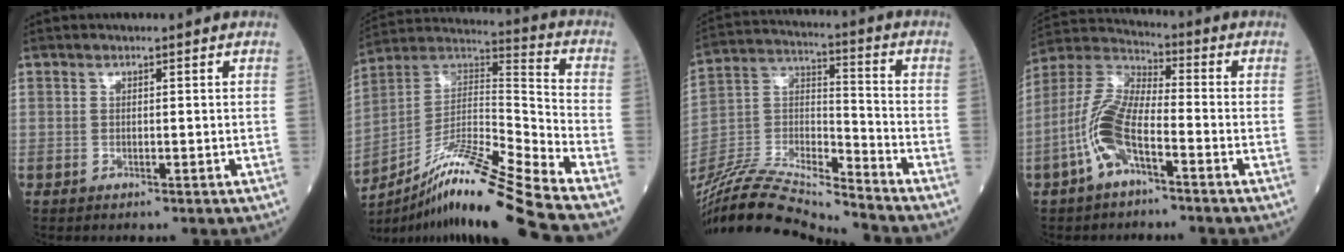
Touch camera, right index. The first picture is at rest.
{"total": 20.1, "force": [-15.4, -1.7, 12.7], "torque": [-0.251, -0.006, -0.284]}
{"total": 19.3, "force": [-18.5, -0.2, 5.5], "torque": [-0.112, 0.014, -0.334]}
{"total": 10.4, "force": [-4.4, 3.6, 8.8], "torque": [-0.205, 0.011, -0.091]}